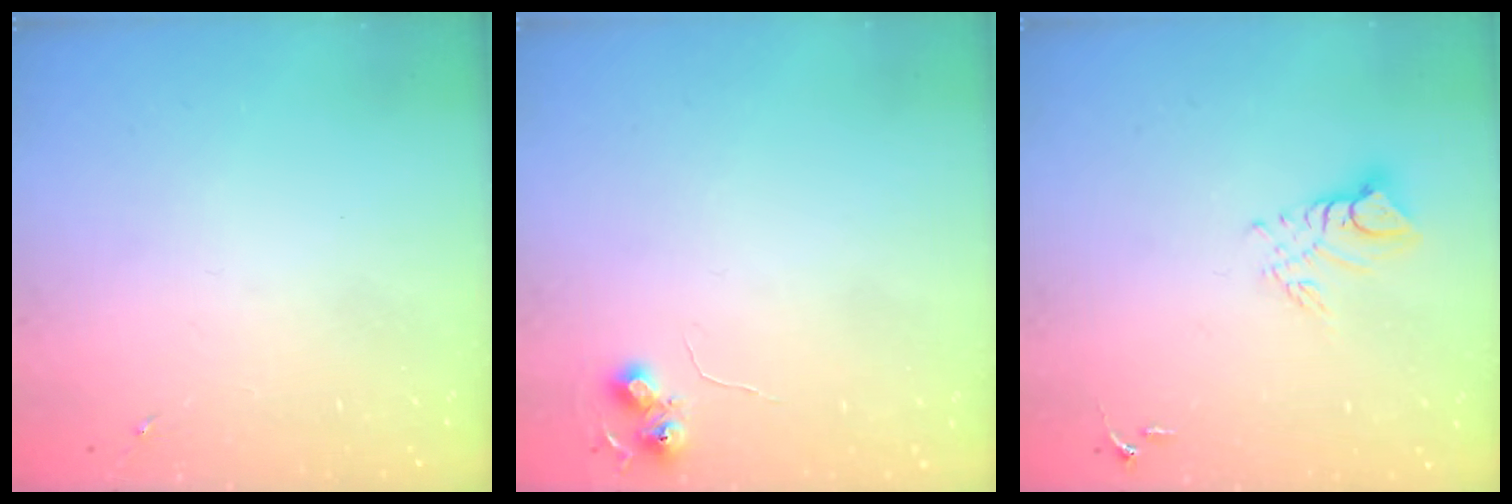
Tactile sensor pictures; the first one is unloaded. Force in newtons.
{"total": 5.6, "press": 5.6, "slide": 0.8}
{"total": 8.6, "press": 8.6, "slide": 0.8}